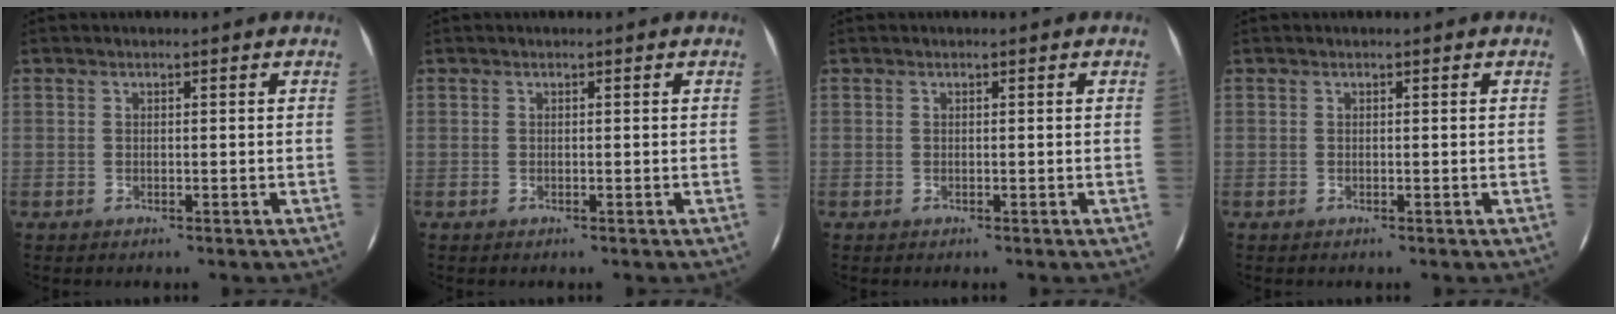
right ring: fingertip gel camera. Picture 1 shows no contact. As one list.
[{"total": 0.0}, {"total": 0.0}, {"total": 0.0}]